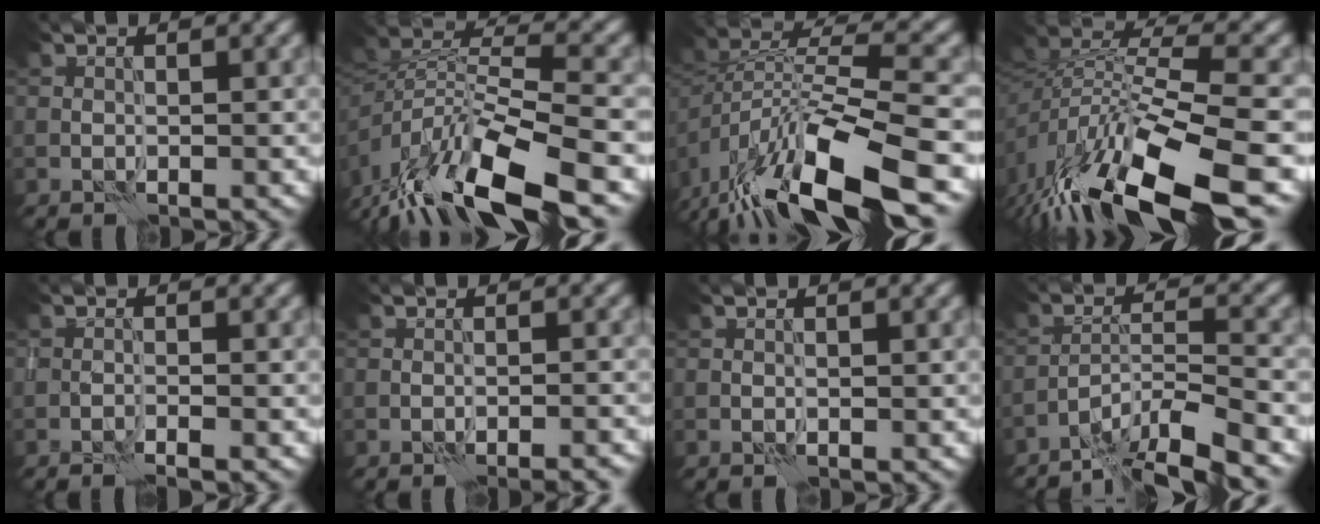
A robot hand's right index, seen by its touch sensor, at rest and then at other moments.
{"total": 12.1, "force": [-8.3, 4.3, 7.7], "torque": [-0.144, -0.002, -0.151]}
{"total": 13.9, "force": [-8.7, 5.5, 9.4], "torque": [-0.182, -0.004, -0.143]}
{"total": 14.4, "force": [-8.9, 5.5, 10.0], "torque": [-0.200, 0.001, -0.144]}
{"total": 1.4, "force": [-1.0, 0.0, 0.9], "torque": [-0.012, 0.002, -0.023]}
{"total": 2.4, "force": [-2.0, 0.3, 1.4], "torque": [-0.015, 0.017, -0.032]}
{"total": 0.0}
{"total": 7.5, "force": [-6.2, 0.9, 4.1], "torque": [-0.058, 0.010, -0.106]}